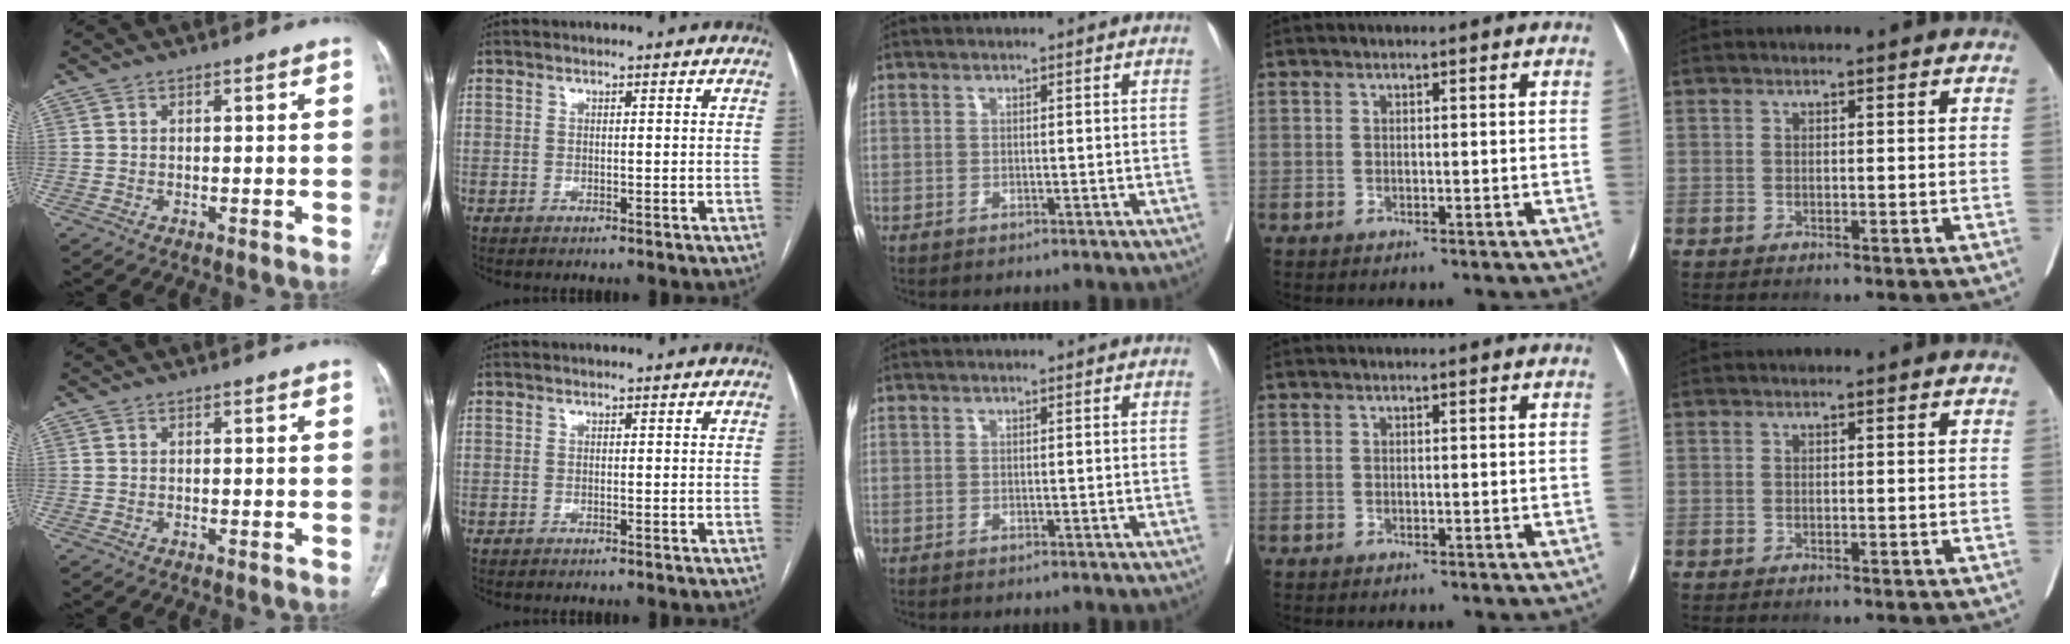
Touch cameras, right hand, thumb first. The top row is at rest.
{}